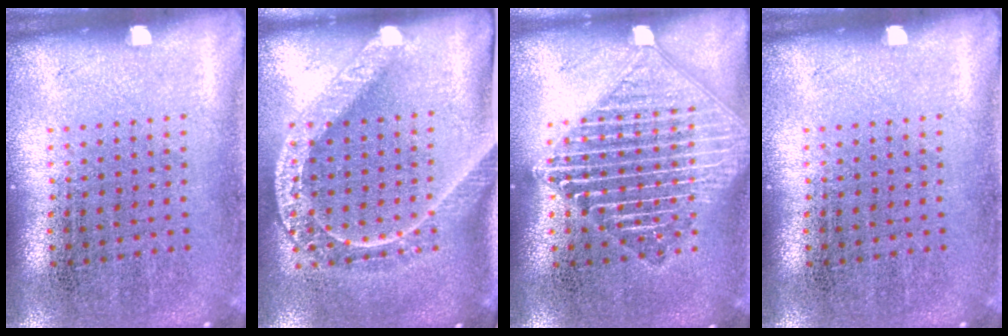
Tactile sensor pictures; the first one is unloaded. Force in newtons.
{"total": 2.1, "press": 1.7, "slide": 1.1}
{"total": 3.1, "press": 3.1, "slide": 0.5}
{"total": 0.0}